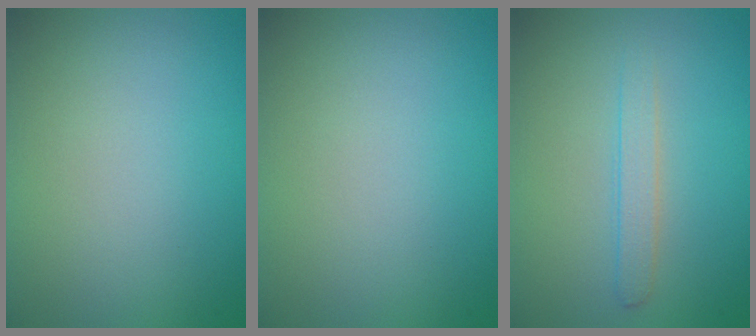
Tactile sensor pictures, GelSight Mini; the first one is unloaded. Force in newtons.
{"total": 0.0}
{"total": 1.6, "press": 1.6, "slide": 0.0}